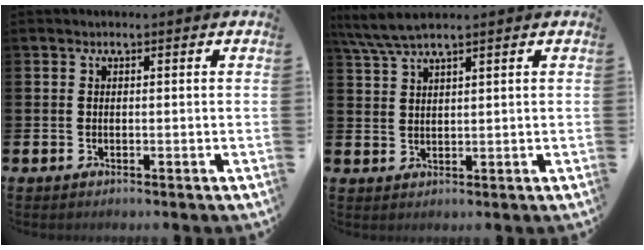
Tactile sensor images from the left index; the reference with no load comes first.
{"total": 4.5, "force": [3.9, 0.2, 2.3], "torque": [-0.057, -0.005, 0.071]}